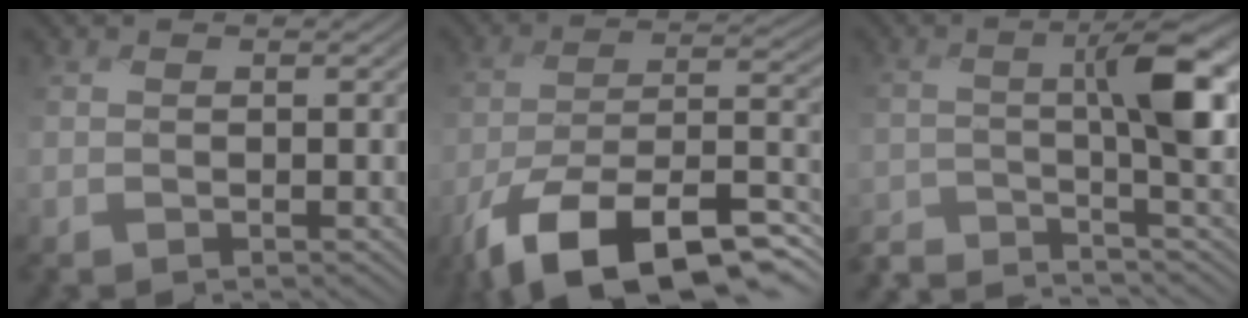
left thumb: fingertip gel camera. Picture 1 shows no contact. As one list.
[{"total": 15.5, "force": [-10.7, 5.2, 10.0], "torque": [-0.199, -0.021, -0.191]}, {"total": 7.9, "force": [-4.2, 1.0, 6.7], "torque": [-0.085, 0.001, -0.096]}]